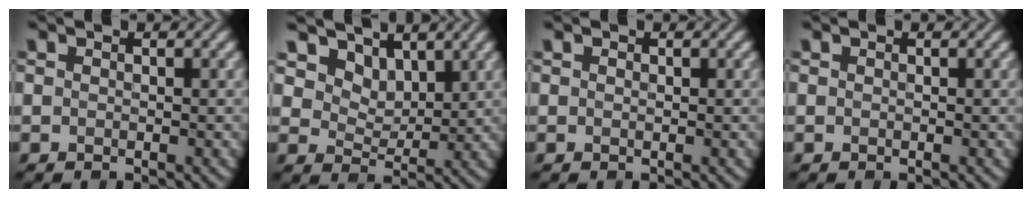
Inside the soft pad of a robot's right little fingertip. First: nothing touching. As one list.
[{"total": 6.2, "force": [4.3, 3.6, 2.6], "torque": [-0.076, -0.023, 0.080]}, {"total": 0.0}, {"total": 0.0}]